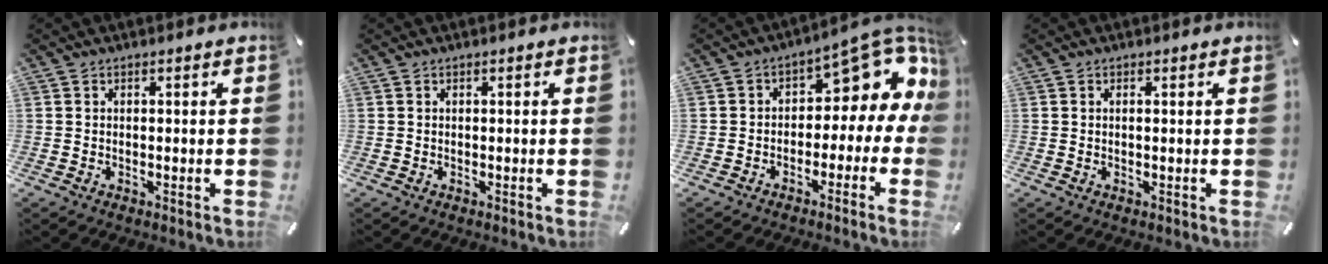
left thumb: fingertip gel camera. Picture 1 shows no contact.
{"total": 0.0}
{"total": 10.8, "force": [5.2, 5.8, 7.5], "torque": [-0.088, -0.049, 0.084]}
{"total": 0.8, "force": [0.2, 0.0, 0.7], "torque": [-0.013, -0.001, 0.003]}